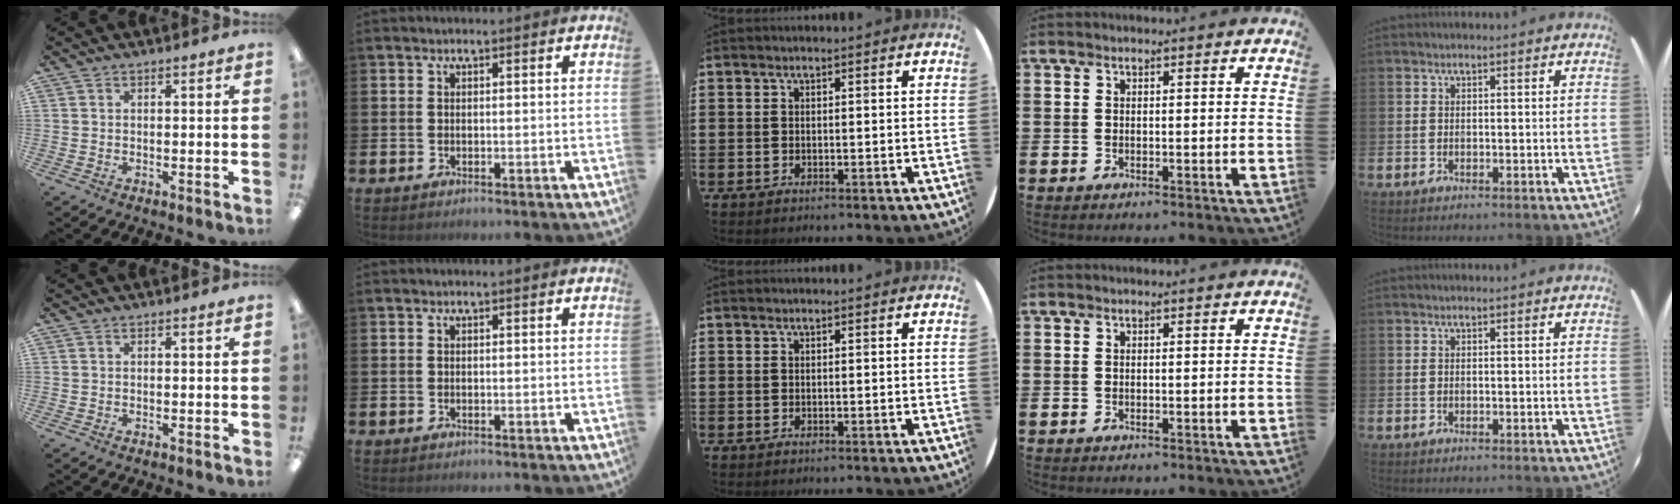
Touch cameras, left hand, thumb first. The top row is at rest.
{}